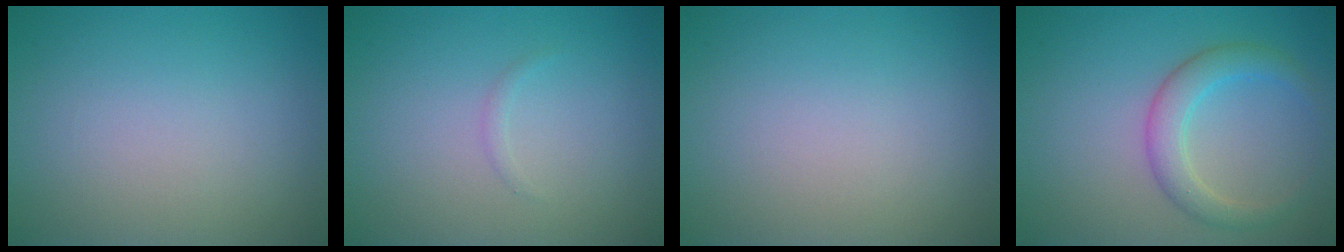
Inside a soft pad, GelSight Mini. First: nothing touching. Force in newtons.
{"total": 0.5, "press": 0.5, "slide": 0.0}
{"total": 0.0}
{"total": 3.2, "press": 3.2, "slide": 0.1}